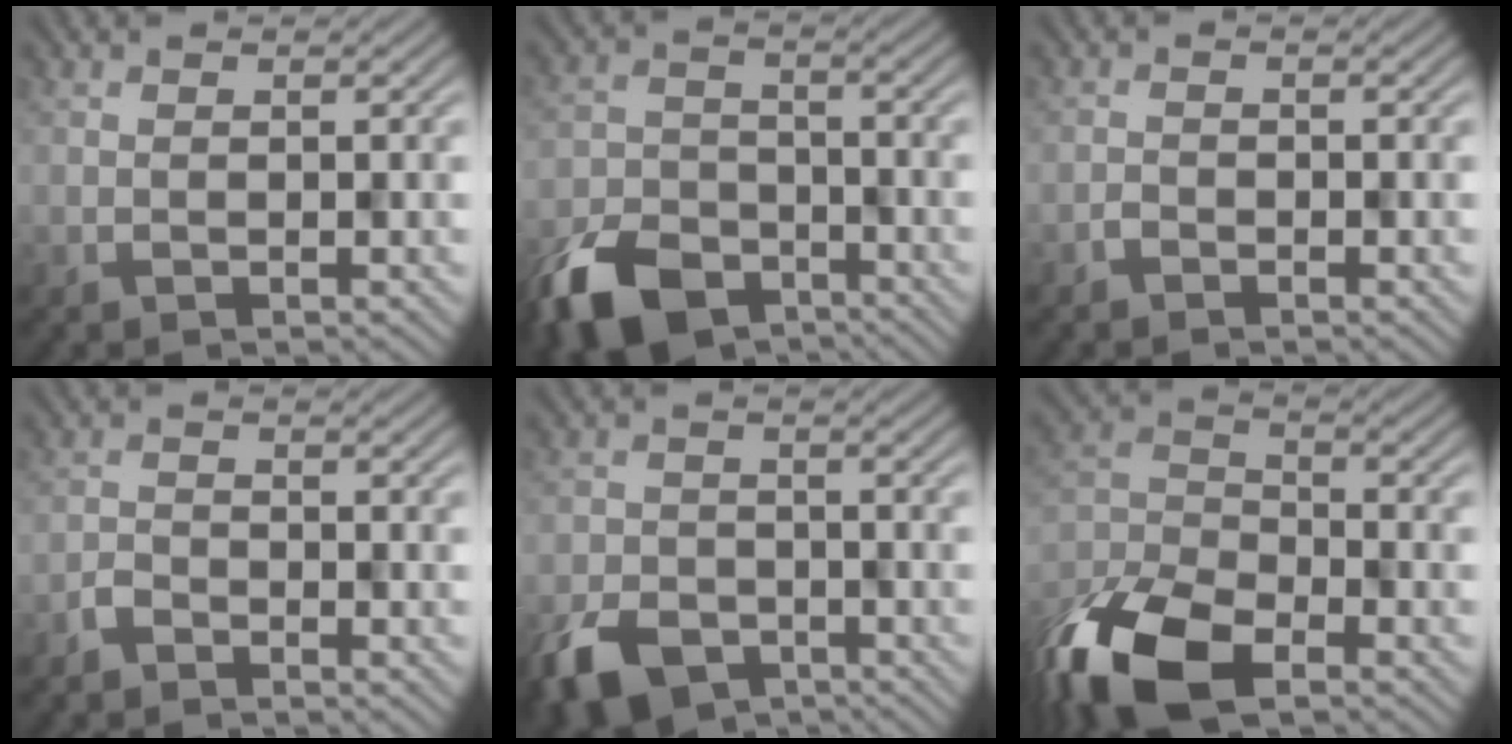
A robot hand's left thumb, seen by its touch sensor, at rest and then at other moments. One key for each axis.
{"total": 9.2, "fx": -8.0, "fy": 3.9, "fz": 2.5, "tx": -0.056, "ty": -0.016, "tz": -0.129}
{"total": 2.1, "fx": -1.8, "fy": -0.3, "fz": -1.0, "tx": 0.008, "ty": -0.001, "tz": -0.014}
{"total": 2.9, "fx": -2.6, "fy": -0.1, "fz": -1.1, "tx": 0.010, "ty": -0.003, "tz": -0.032}
{"total": 6.5, "fx": -5.4, "fy": 3.2, "fz": 1.5, "tx": -0.045, "ty": -0.016, "tz": -0.075}
{"total": 12.2, "fx": -9.9, "fy": 4.5, "fz": 5.7, "tx": -0.138, "ty": -0.022, "tz": -0.175}